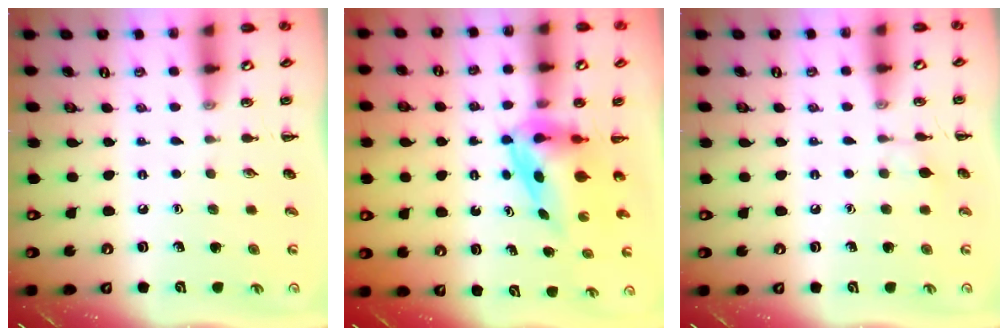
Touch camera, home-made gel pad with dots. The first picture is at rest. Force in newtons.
{"total": 4.0, "press": 3.9, "slide": 0.7}
{"total": 4.7, "press": 4.5, "slide": 1.2}